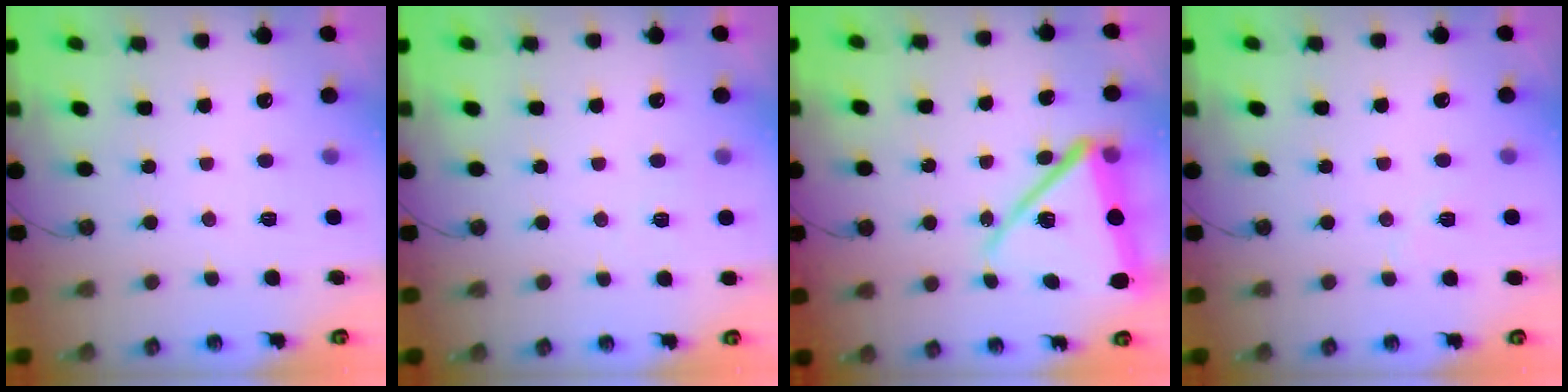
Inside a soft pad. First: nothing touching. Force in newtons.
{"total": 3.0, "press": 3.0, "slide": 0.7}
{"total": 16.9, "press": 16.8, "slide": 2.1}
{"total": 4.6, "press": 4.2, "slide": 2.0}